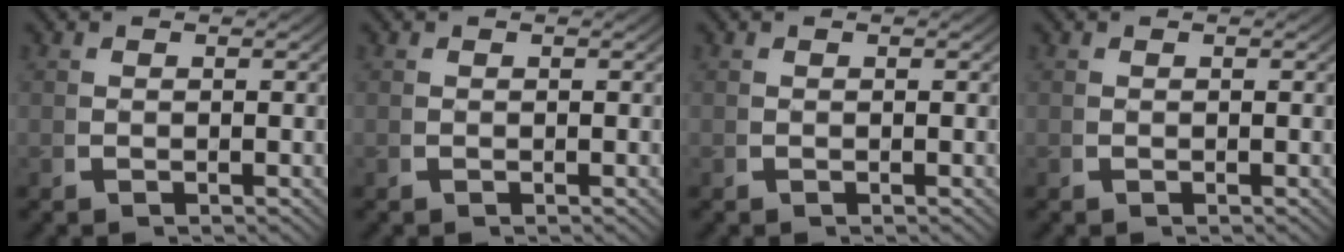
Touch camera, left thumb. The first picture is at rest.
{"total": 0.0}
{"total": 0.0}
{"total": 0.0}